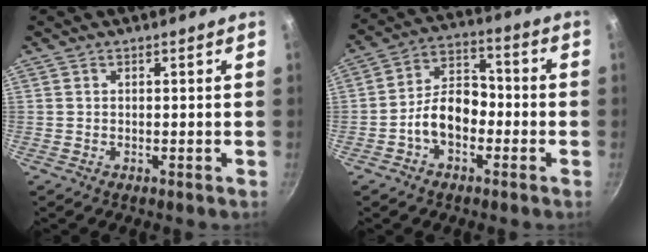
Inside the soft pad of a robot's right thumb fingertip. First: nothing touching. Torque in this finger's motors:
{"motor_torque": [0.97, 1.94, 1.16, -0.73, 0.06]}